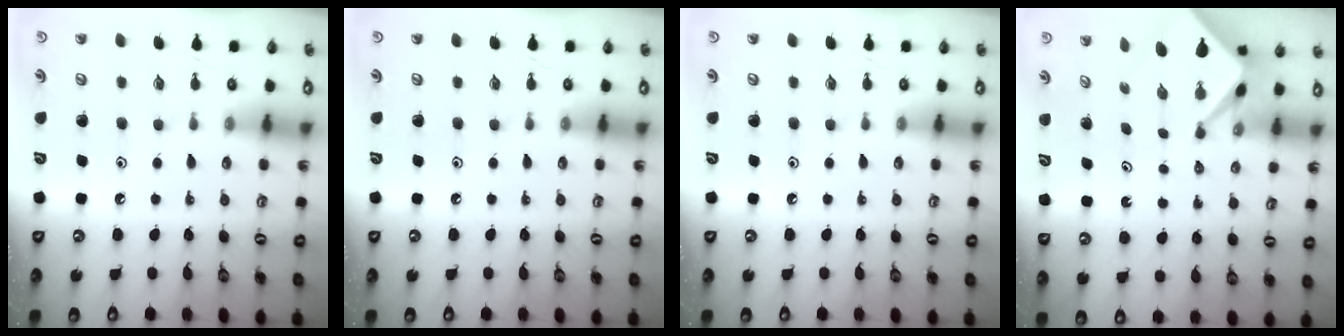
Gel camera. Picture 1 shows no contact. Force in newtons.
{"total": 0.0}
{"total": 0.0}
{"total": 2.6, "press": 2.6, "slide": 0.2}